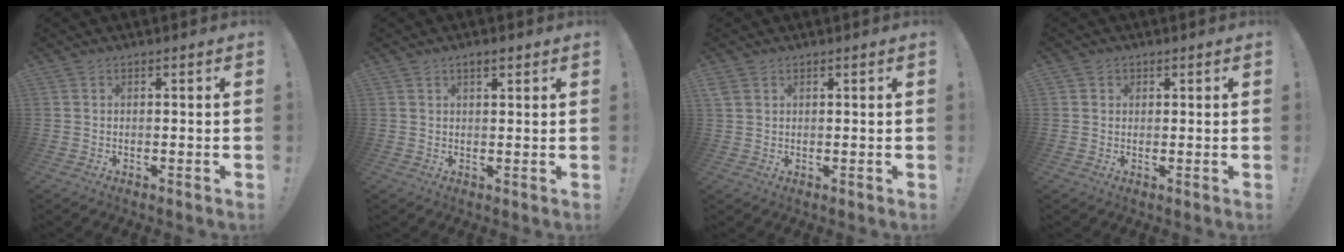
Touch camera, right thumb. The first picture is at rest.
{"total": 3.0, "force": [1.9, 1.0, 2.0], "torque": [-0.035, -0.004, 0.032]}
{"total": 2.1, "force": [1.3, 1.5, 0.7], "torque": [-0.012, 0.000, 0.025]}
{"total": 1.6, "force": [0.7, 1.5, 0.0], "torque": [0.001, 0.000, 0.012]}